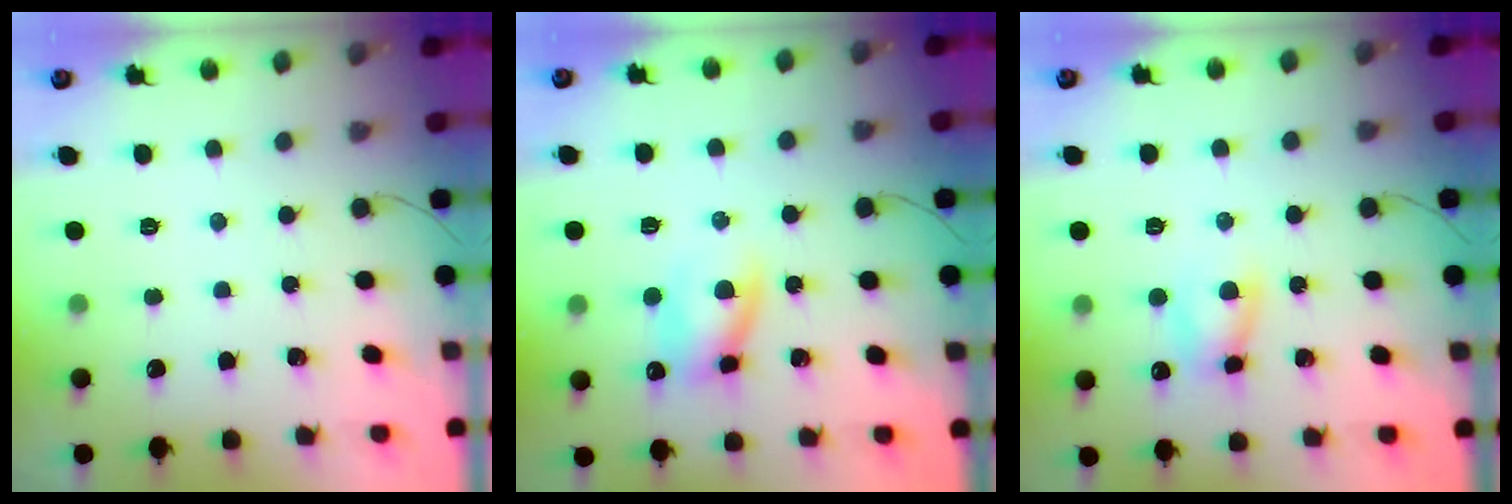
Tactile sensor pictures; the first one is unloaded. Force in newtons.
{"total": 9.1, "press": 8.9, "slide": 1.7}
{"total": 5.7, "press": 5.7, "slide": 0.8}